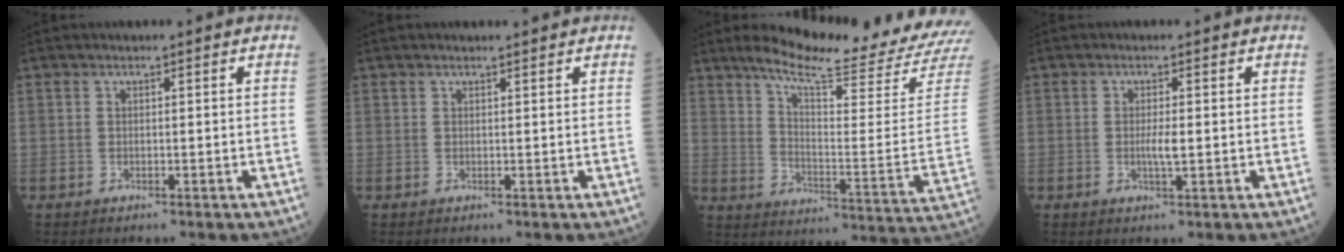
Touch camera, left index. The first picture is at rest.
{"total": 2.4, "force": [2.3, 0.2, 0.9], "torque": [-0.011, 0.013, 0.028]}
{"total": 21.4, "force": [19.4, -1.1, 8.8], "torque": [-0.148, -0.112, 0.252]}
{"total": 2.0, "force": [-0.1, 0.2, 2.0], "torque": [-0.043, -0.004, -0.001]}